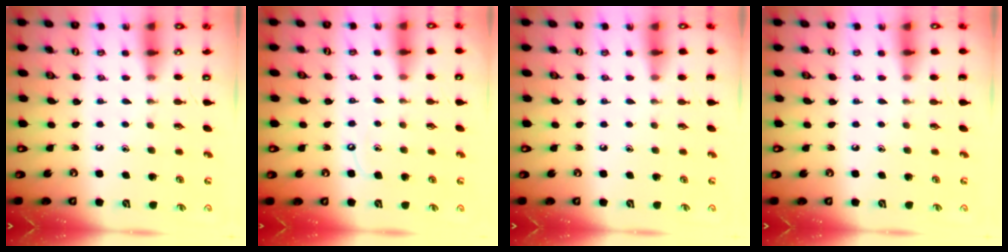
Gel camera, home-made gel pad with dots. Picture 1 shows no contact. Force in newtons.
{"total": 6.0, "press": 5.9, "slide": 0.8}
{"total": 0.0}
{"total": 0.0}